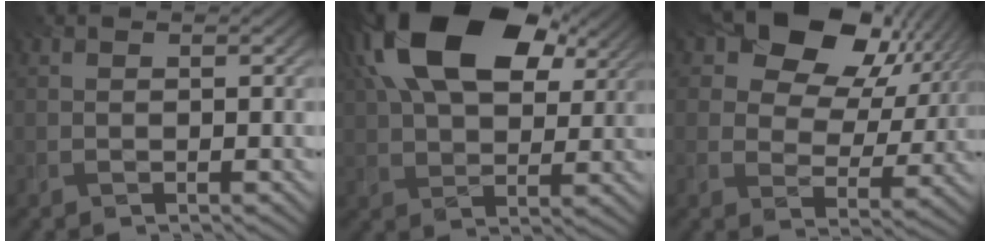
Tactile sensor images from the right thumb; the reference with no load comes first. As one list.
[{"total": 19.7, "force": [8.4, 11.4, 13.7], "torque": [-0.275, 0.056, 0.125]}, {"total": 14.7, "force": [7.7, 9.6, 8.0], "torque": [-0.140, 0.019, 0.120]}]